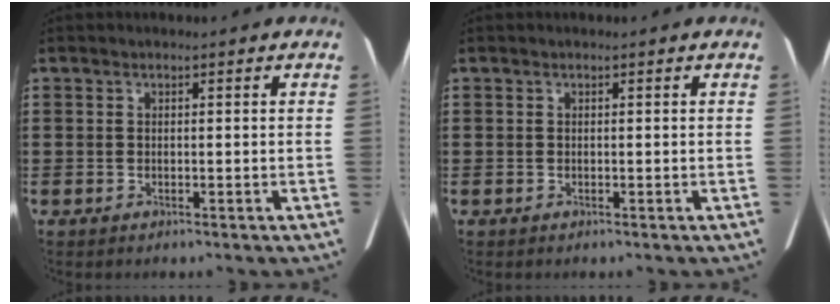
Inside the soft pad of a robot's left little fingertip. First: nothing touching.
{"total": 0.0}